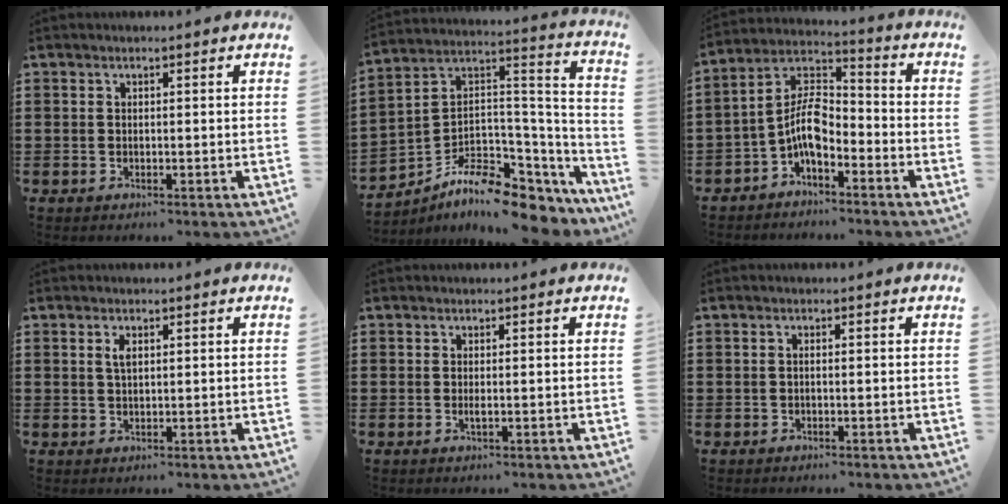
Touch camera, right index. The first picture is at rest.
{"total": 9.1, "force": [-6.3, 4.5, 4.8], "torque": [-0.101, 0.000, -0.116]}
{"total": 7.7, "force": [-3.3, 3.8, 5.8], "torque": [-0.134, -0.002, -0.071]}
{"total": 1.8, "force": [0.7, 0.7, 1.6], "torque": [-0.034, 0.004, 0.011]}
{"total": 0.9, "force": [-0.2, 0.2, 0.9], "torque": [-0.016, -0.003, -0.003]}
{"total": 0.7, "force": [-0.3, 0.1, 0.6], "torque": [-0.012, -0.004, -0.004]}